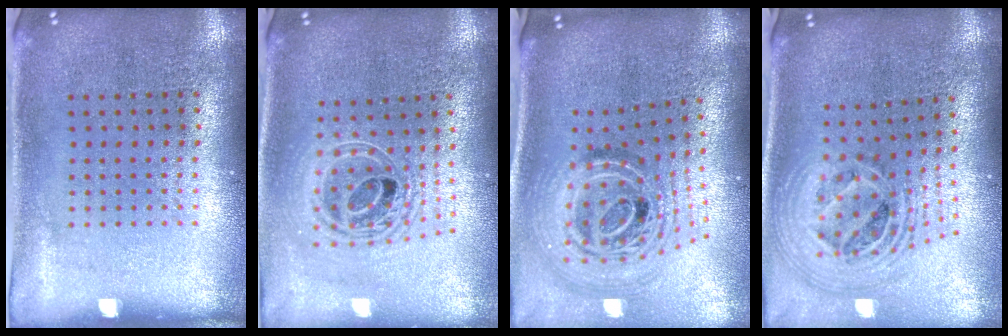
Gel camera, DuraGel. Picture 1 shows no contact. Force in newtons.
{"total": 2.1, "press": 1.6, "slide": 1.3}
{"total": 2.3, "press": 1.7, "slide": 1.5}
{"total": 2.5, "press": 1.8, "slide": 1.7}